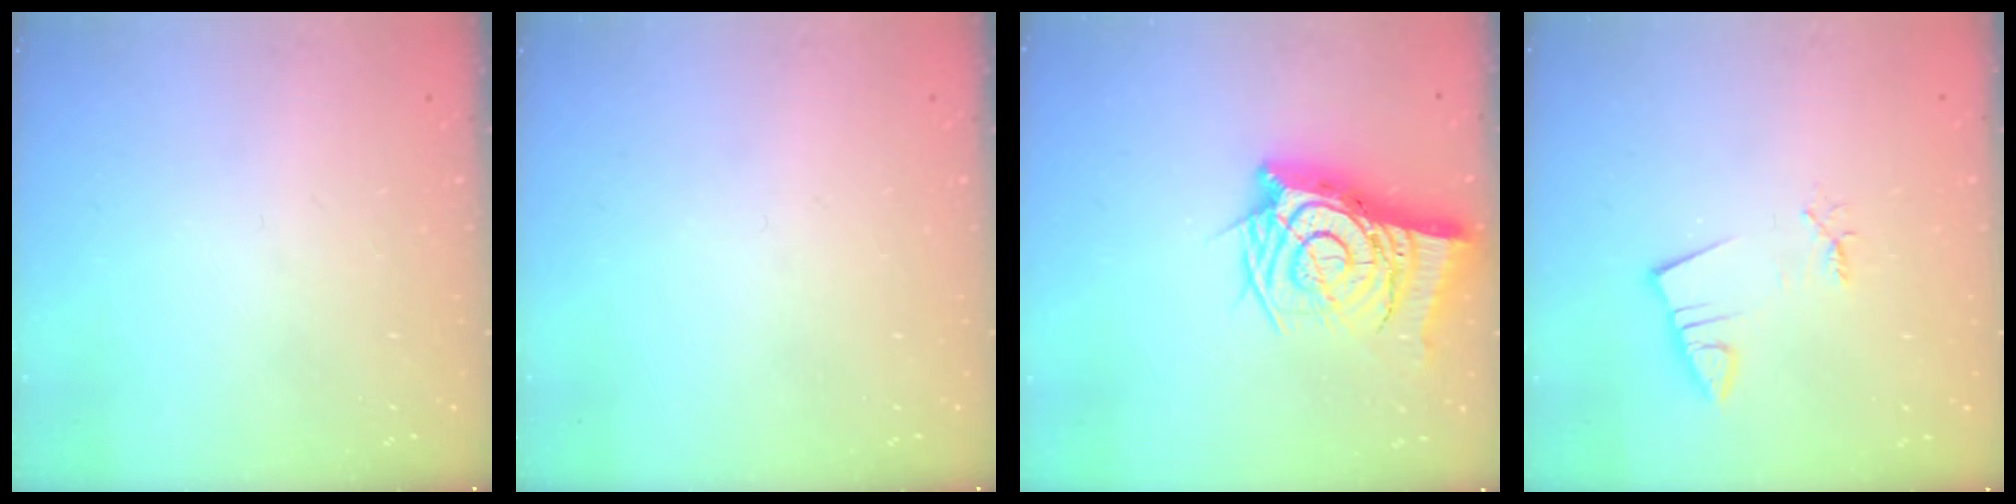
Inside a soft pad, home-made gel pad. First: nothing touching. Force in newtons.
{"total": 0.0}
{"total": 15.9, "press": 15.8, "slide": 1.6}
{"total": 2.4, "press": 2.4, "slide": 0.3}